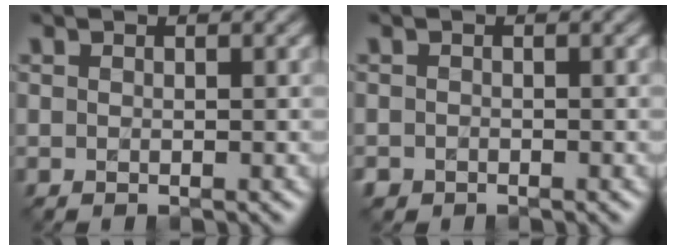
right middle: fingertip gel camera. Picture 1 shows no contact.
{"total": 0.8, "force": [-0.4, 0.7, 0.2], "torque": [-0.005, -0.004, -0.006]}